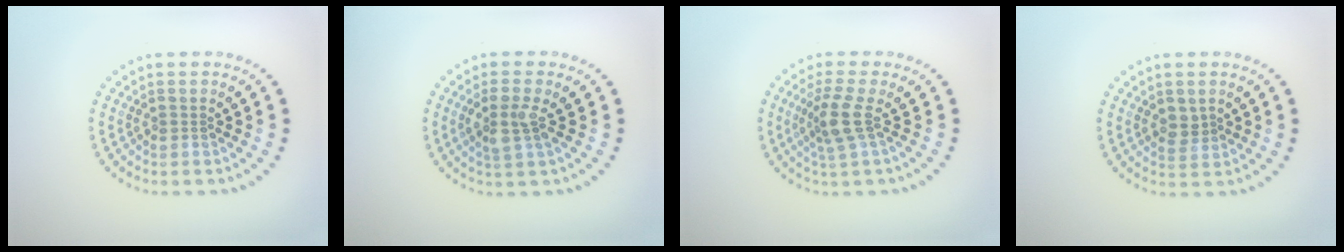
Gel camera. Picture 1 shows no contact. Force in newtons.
{"total": 2.7, "press": 2.6, "slide": 0.9}
{"total": 2.8, "press": 2.1, "slide": 1.8}
{"total": 1.6, "press": 1.6, "slide": 0.5}